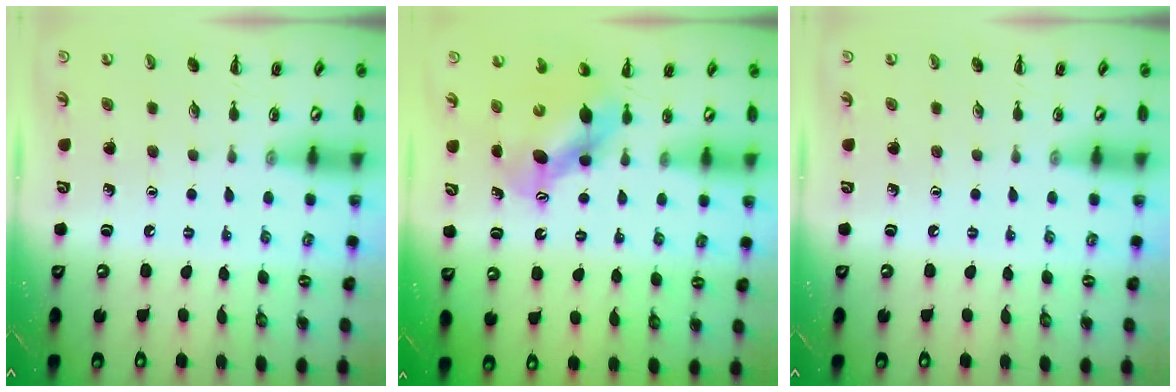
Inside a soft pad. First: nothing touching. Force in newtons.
{"total": 7.1, "press": 7.0, "slide": 1.4}
{"total": 0.0}